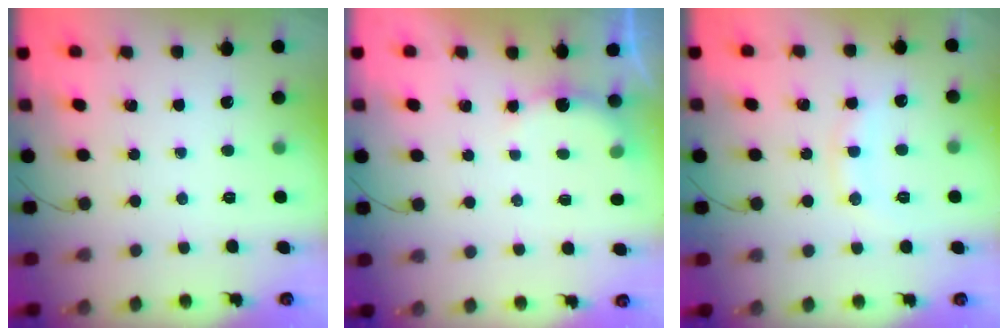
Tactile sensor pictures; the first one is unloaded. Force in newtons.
{"total": 3.9, "press": 3.9, "slide": 0.3}
{"total": 9.3, "press": 9.2, "slide": 1.0}